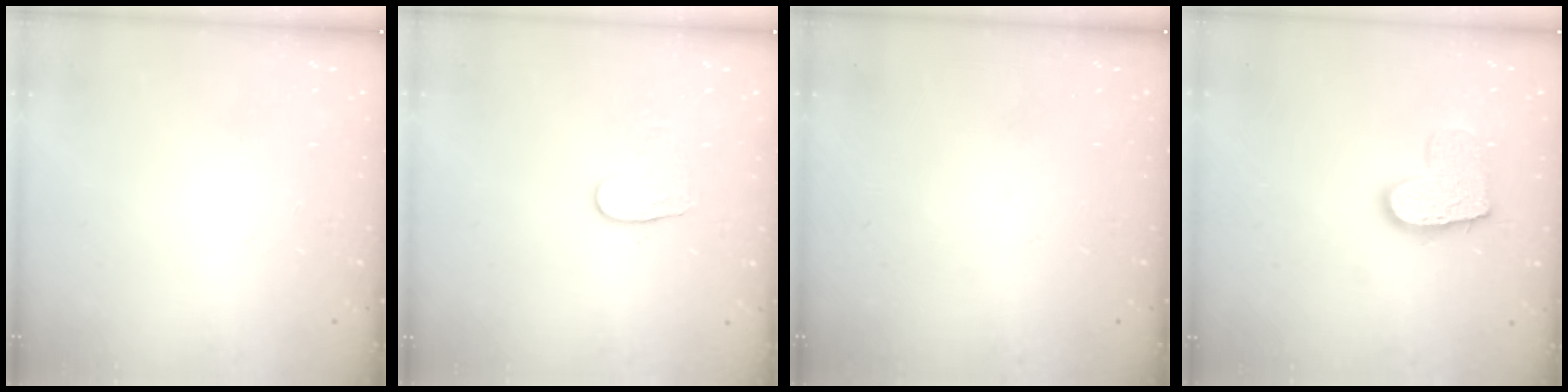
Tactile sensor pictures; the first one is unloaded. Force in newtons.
{"total": 5.6, "press": 5.5, "slide": 0.5}
{"total": 0.0}
{"total": 11.6, "press": 11.6, "slide": 0.8}